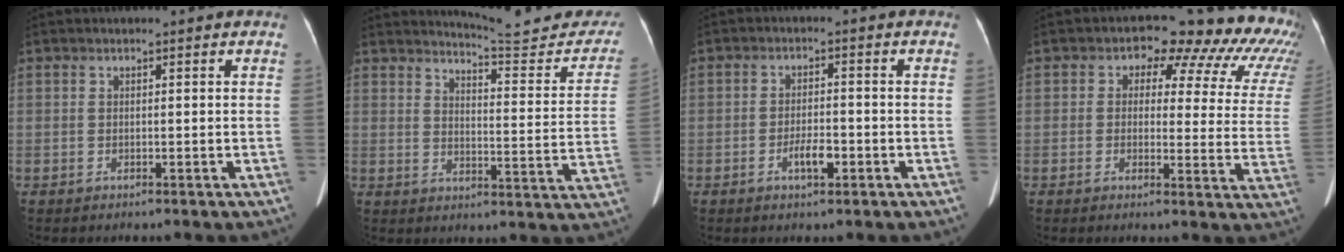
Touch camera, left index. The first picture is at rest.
{"total": 15.9, "force": [15.4, 1.7, 3.5], "torque": [-0.027, -0.077, 0.172]}
{"total": 3.5, "force": [-1.7, 1.2, 2.9], "torque": [-0.057, 0.002, -0.027]}
{"total": 17.4, "force": [14.1, 7.3, 7.1], "torque": [-0.048, -0.021, 0.126]}